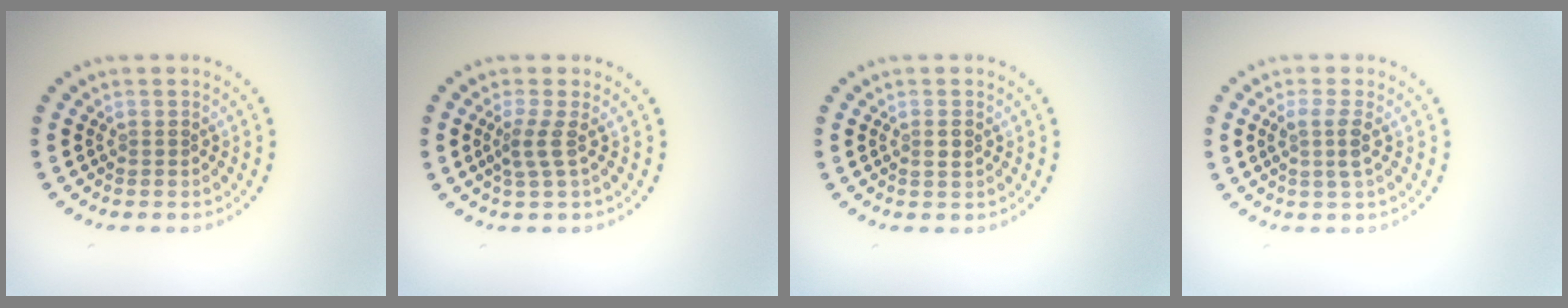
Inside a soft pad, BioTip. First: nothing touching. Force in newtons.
{"total": 1.8, "press": 1.2, "slide": 1.4}
{"total": 1.0, "press": 0.9, "slide": 0.3}
{"total": 1.9, "press": 1.6, "slide": 1.1}